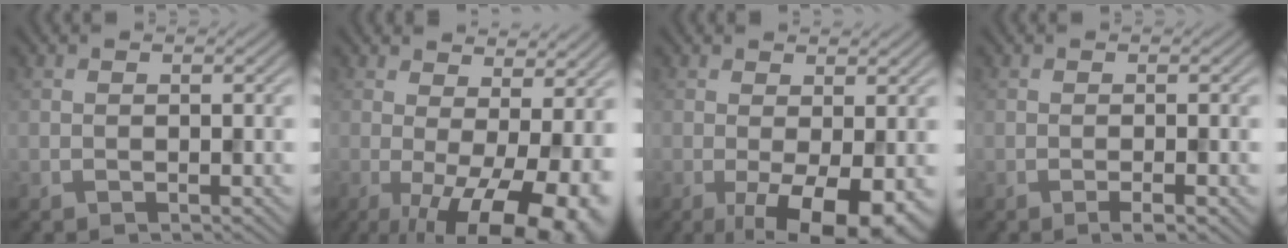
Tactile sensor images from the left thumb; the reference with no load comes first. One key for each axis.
{"total": 14.0, "fx": -2.3, "fy": 5.1, "fz": 12.8, "tx": -0.162, "ty": -0.005, "tz": -0.018}
{"total": 7.6, "fx": -2.2, "fy": 2.5, "fz": 6.9, "tx": -0.107, "ty": -0.008, "tz": -0.027}
{"total": 2.0, "fx": -0.8, "fy": 0.2, "fz": 1.8, "tx": -0.027, "ty": 0.003, "tz": -0.017}